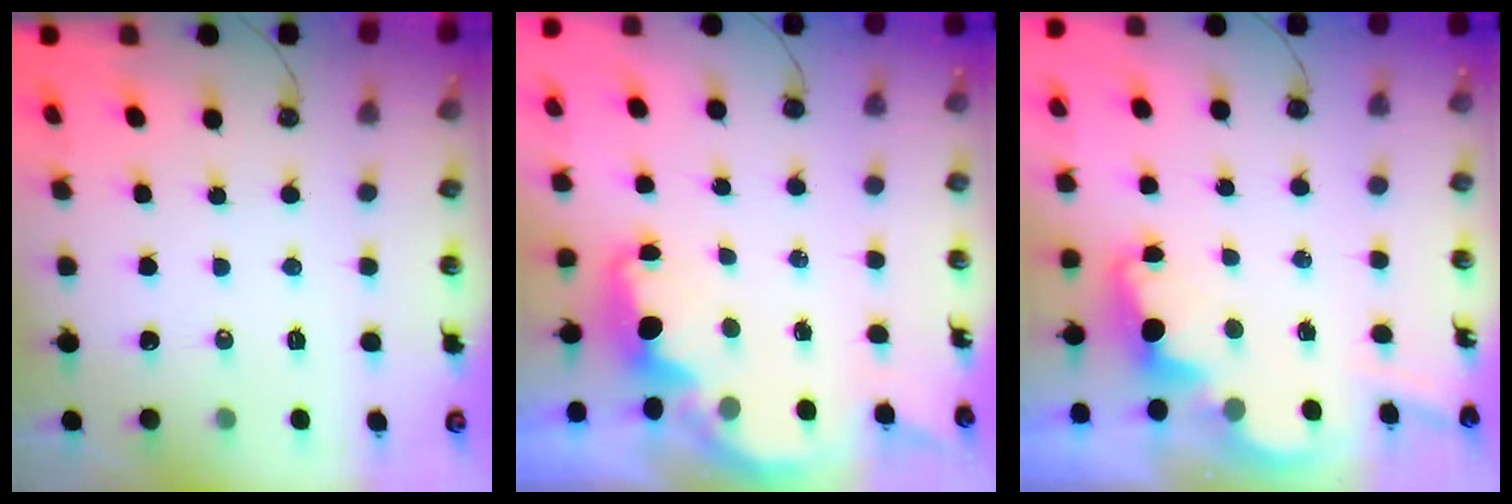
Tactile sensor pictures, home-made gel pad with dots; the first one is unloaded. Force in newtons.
{"total": 2.3, "press": 2.1, "slide": 0.8}
{"total": 3.5, "press": 3.4, "slide": 0.8}